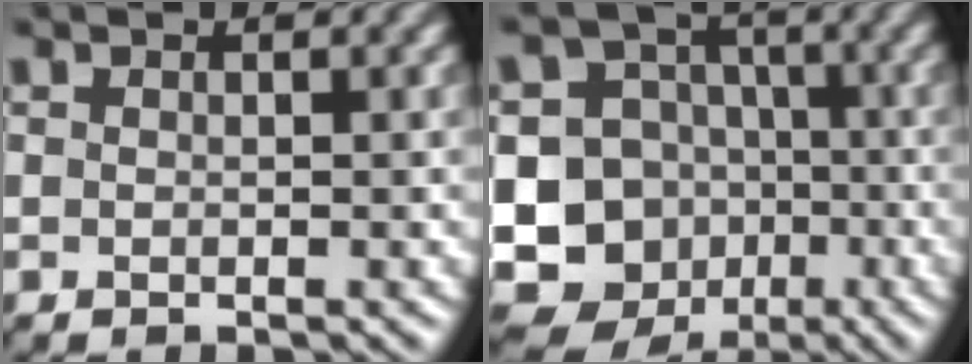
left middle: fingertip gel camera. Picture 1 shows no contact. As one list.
[{"total": 13.8, "force": [-4.3, 12.4, 4.3], "torque": [-0.111, -0.018, -0.076]}]